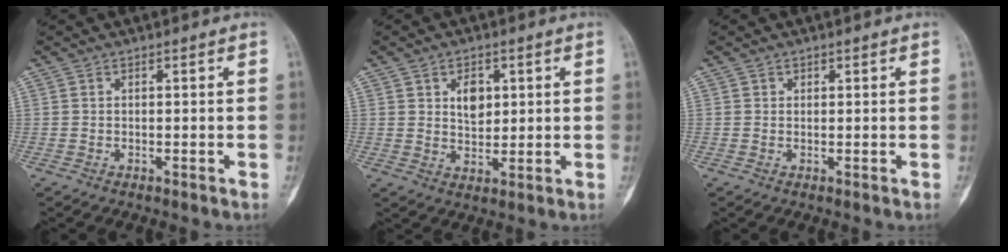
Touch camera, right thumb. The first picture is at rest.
{"total": 5.3, "force": [1.7, 3.6, 3.4], "torque": [-0.035, -0.011, 0.030]}
{"total": 0.6, "force": [0.3, 0.5, 0.0], "torque": [0.009, 0.001, 0.001]}